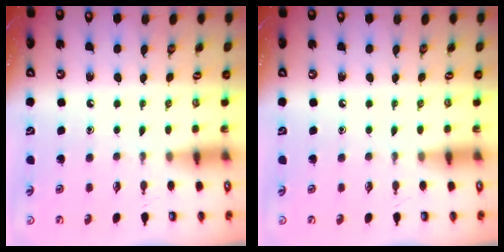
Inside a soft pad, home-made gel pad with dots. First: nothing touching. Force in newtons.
{"total": 0.0}